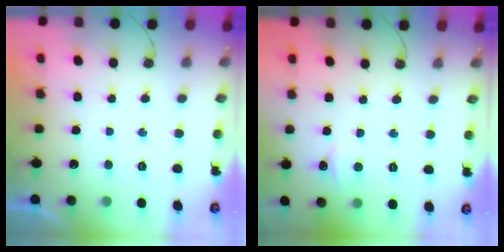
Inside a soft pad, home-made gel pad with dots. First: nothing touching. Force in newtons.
{"total": 2.8, "press": 2.8, "slide": 0.3}